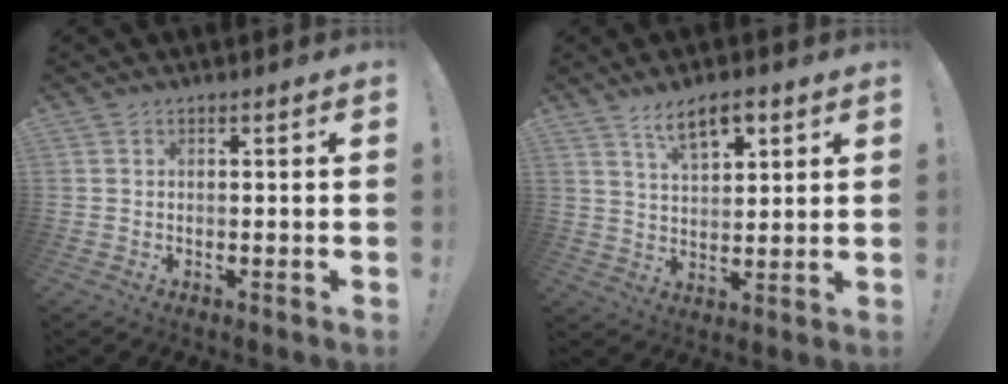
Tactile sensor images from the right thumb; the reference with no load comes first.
{"total": 8.9, "force": [5.6, 3.9, 5.7], "torque": [-0.083, -0.022, 0.099]}